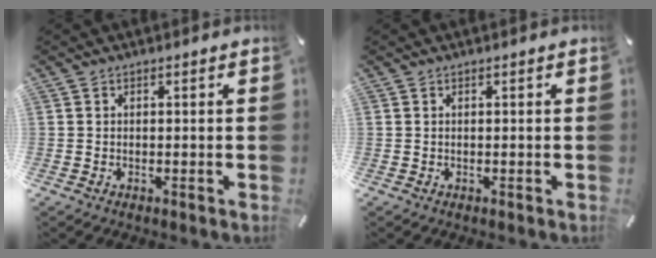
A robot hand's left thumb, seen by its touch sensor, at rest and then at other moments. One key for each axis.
{"total": 0.0}